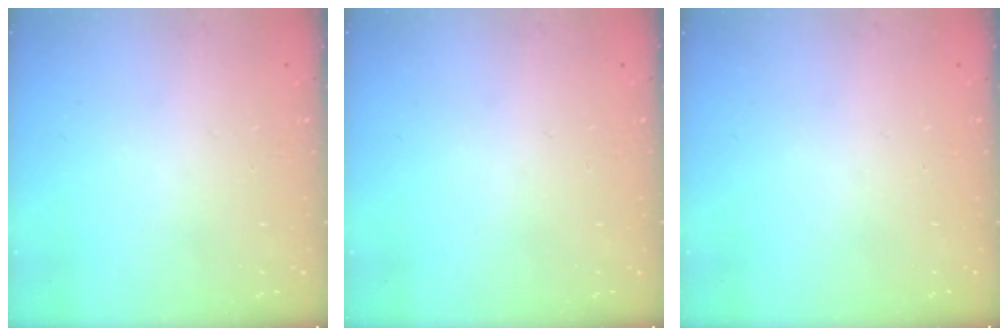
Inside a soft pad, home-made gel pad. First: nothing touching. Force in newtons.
{"total": 0.0}
{"total": 0.0}